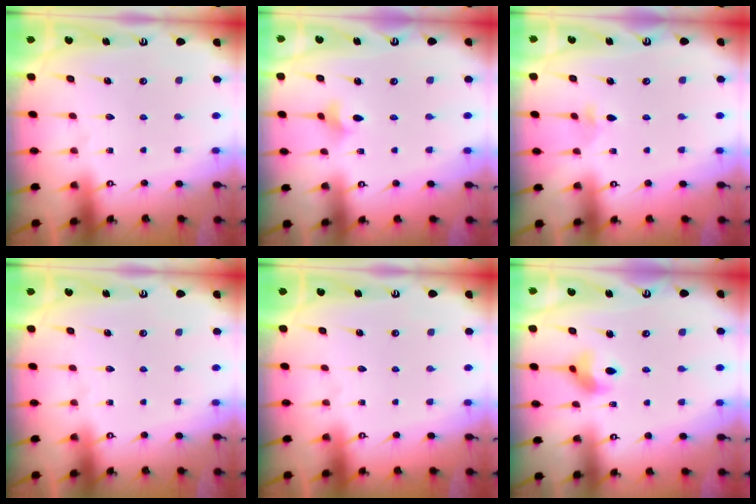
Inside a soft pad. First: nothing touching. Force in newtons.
{"total": 2.9, "press": 2.8, "slide": 0.6}
{"total": 2.8, "press": 2.7, "slide": 0.8}
{"total": 0.0}
{"total": 0.0}
{"total": 6.4, "press": 6.4, "slide": 0.5}